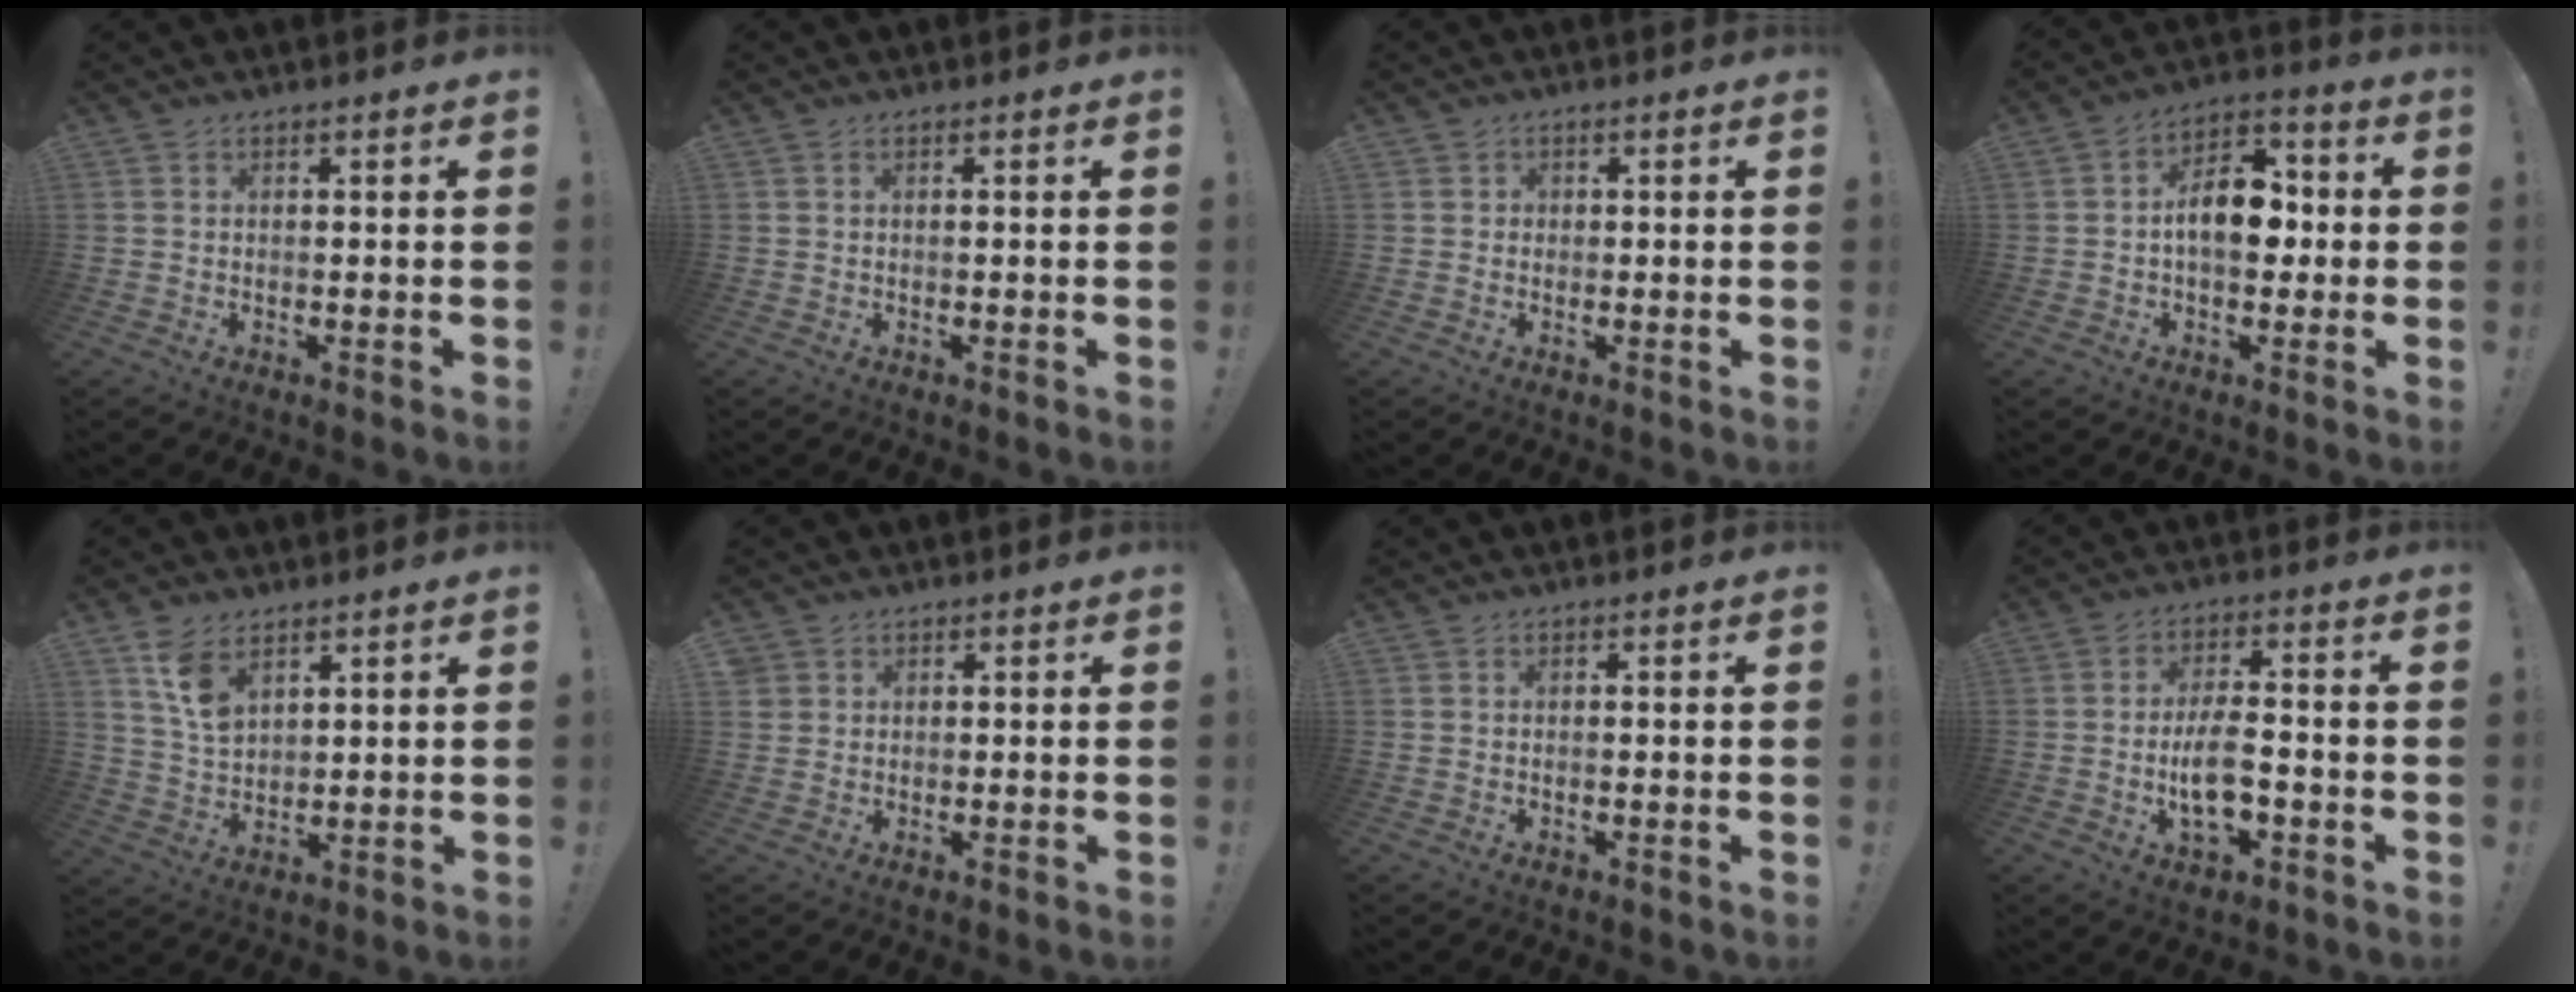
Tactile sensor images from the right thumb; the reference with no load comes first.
{"total": 0.0}
{"total": 1.4, "force": [-0.1, 1.3, 0.2], "torque": [0.003, 0.001, -0.004]}
{"total": 12.9, "force": [-0.8, 8.2, 9.9], "torque": [-0.138, 0.018, -0.013]}
{"total": 9.0, "force": [5.4, 5.3, 4.9], "torque": [-0.077, -0.020, 0.103]}
{"total": 1.9, "force": [1.1, 1.5, 0.3], "torque": [-0.004, -0.005, 0.022]}
{"total": 0.0}
{"total": 9.9, "force": [-2.2, 4.4, 8.5], "torque": [-0.150, 0.002, -0.041]}